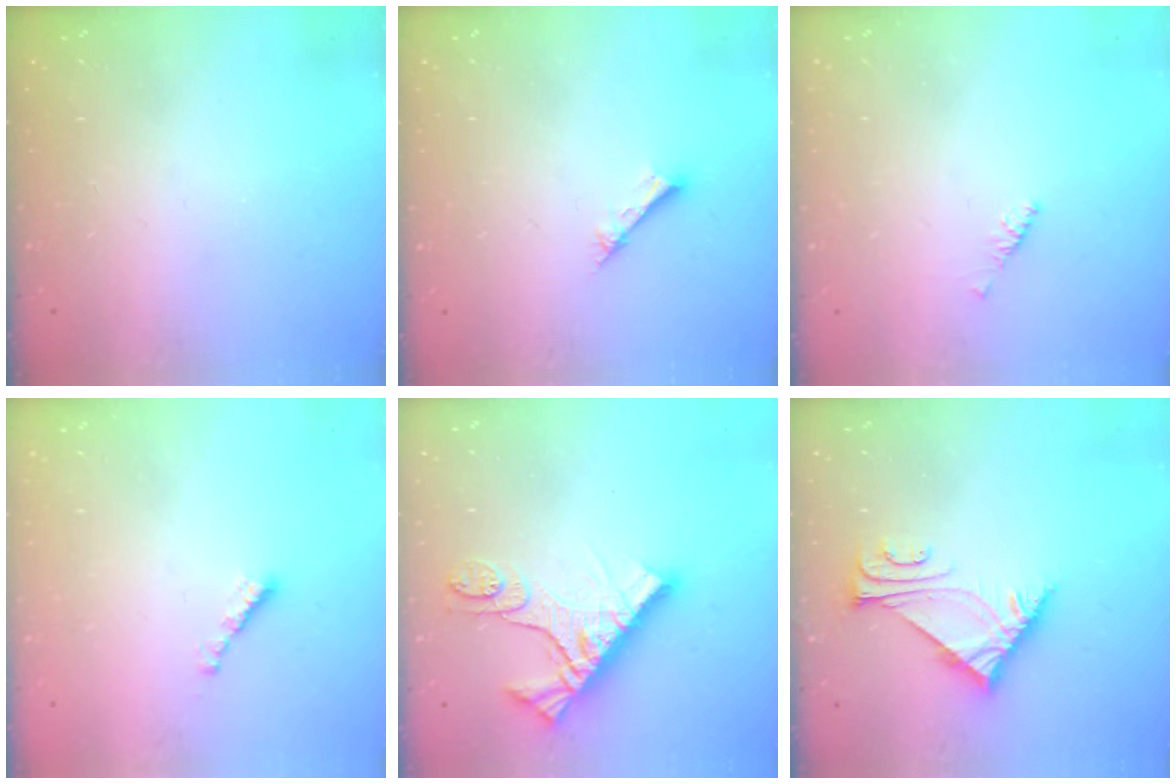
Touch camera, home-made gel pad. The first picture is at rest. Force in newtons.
{"total": 1.6, "press": 1.6, "slide": 0.2}
{"total": 2.1, "press": 2.0, "slide": 0.6}
{"total": 2.3, "press": 2.2, "slide": 0.4}
{"total": 13.6, "press": 13.5, "slide": 1.5}
{"total": 5.7, "press": 5.6, "slide": 0.7}